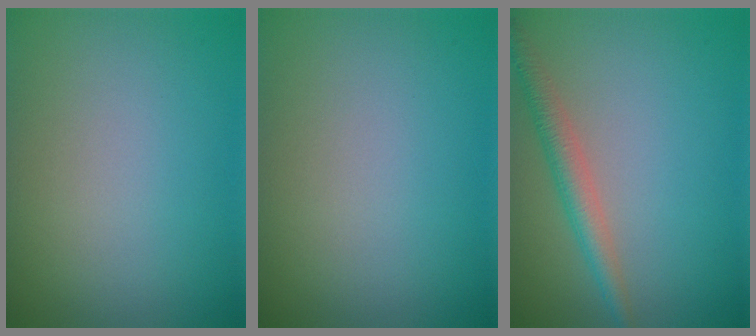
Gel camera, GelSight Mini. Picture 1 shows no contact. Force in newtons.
{"total": 0.0}
{"total": 2.9, "press": 2.9, "slide": 0.1}